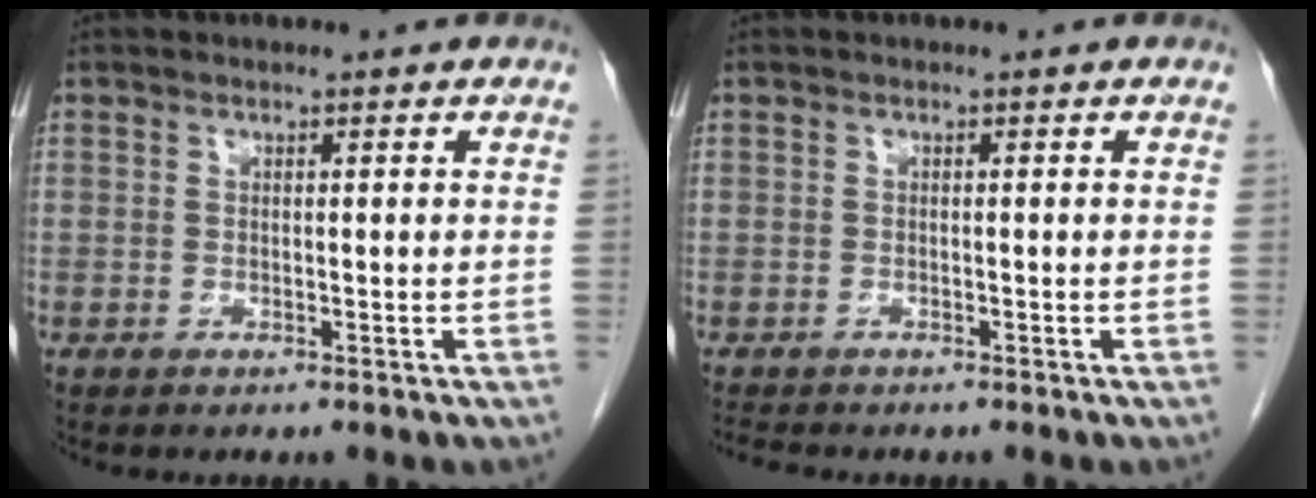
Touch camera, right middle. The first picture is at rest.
{"total": 1.8, "force": [-1.7, 0.2, 0.6], "torque": [-0.013, -0.006, -0.026]}